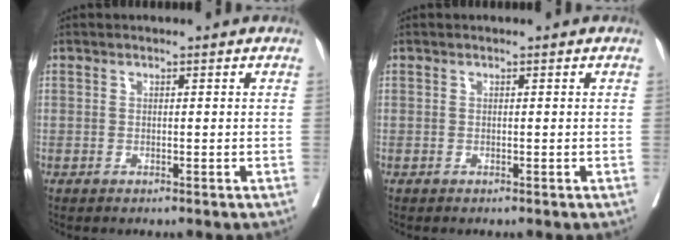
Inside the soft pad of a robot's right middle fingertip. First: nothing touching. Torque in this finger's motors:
{"motor_torque": [0.40, -0.70, -0.05, 0.02]}